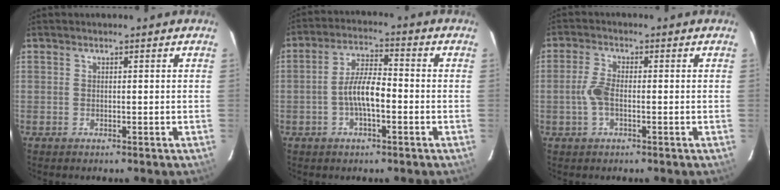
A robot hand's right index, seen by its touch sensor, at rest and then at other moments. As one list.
[{"total": 6.9, "force": [-2.0, 2.1, 6.3], "torque": [-0.125, 0.011, -0.035]}, {"total": 4.3, "force": [-1.0, 1.8, 3.8], "torque": [-0.088, 0.005, -0.020]}]